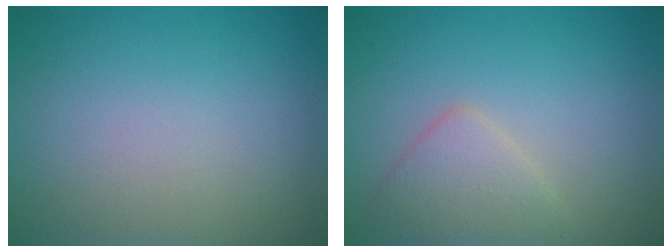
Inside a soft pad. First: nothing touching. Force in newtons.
{"total": 2.8, "press": 2.8, "slide": 0.1}